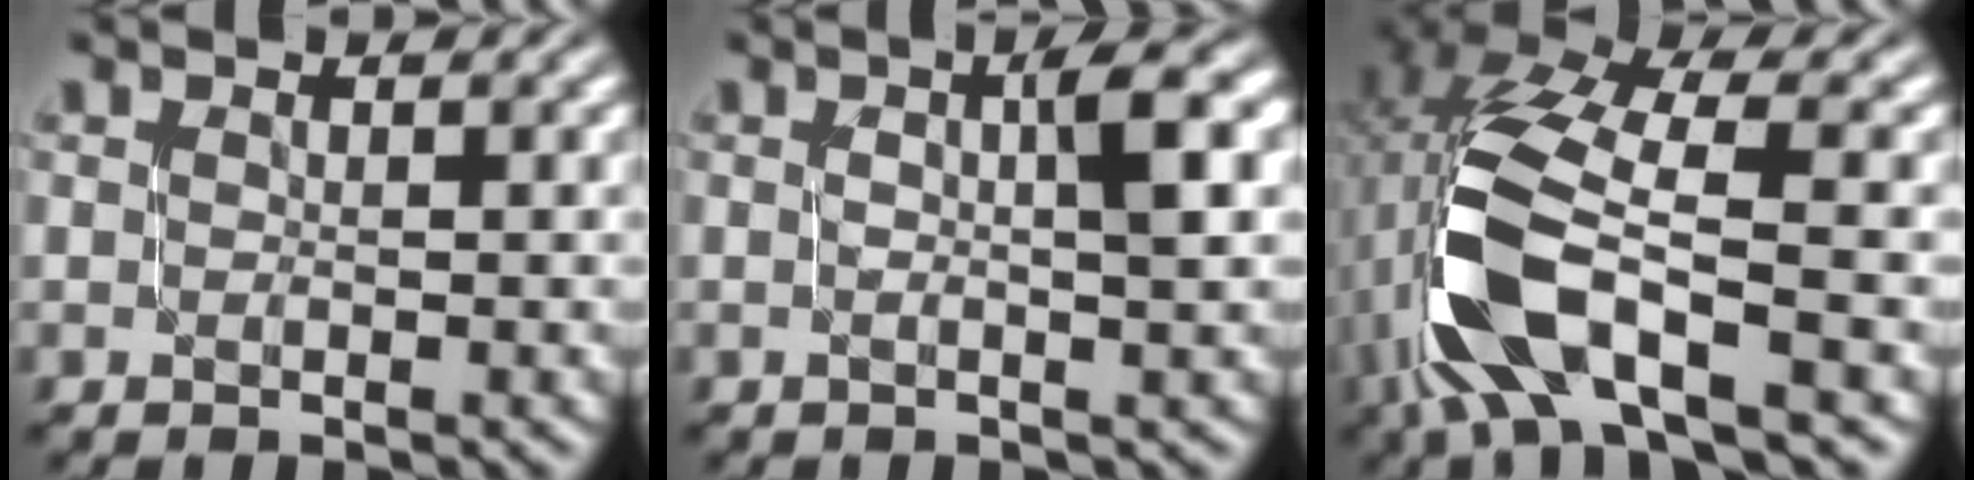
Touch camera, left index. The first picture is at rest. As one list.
[{"total": 4.1, "force": [0.5, 0.7, 4.0], "torque": [-0.058, 0.008, 0.005]}, {"total": 9.8, "force": [-2.5, 3.8, 8.7], "torque": [-0.191, 0.008, -0.053]}]